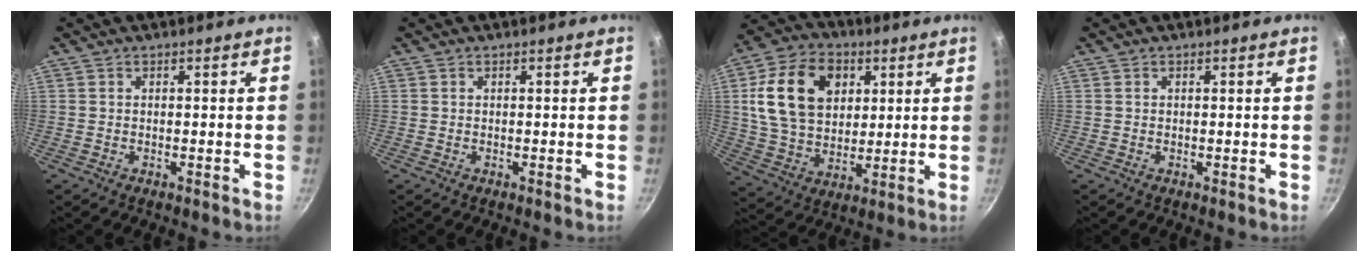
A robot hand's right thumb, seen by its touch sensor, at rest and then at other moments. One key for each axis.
{"total": 0.0}
{"total": 18.2, "fx": 4.9, "fy": 13.1, "fz": 11.6, "tx": -0.191, "ty": -0.003, "tz": 0.087}
{"total": 0.0}